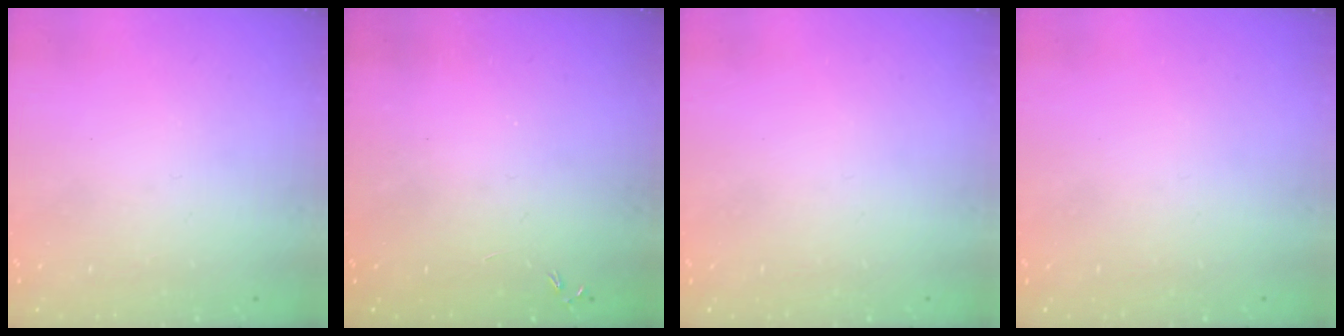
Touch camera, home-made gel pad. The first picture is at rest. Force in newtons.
{"total": 0.0}
{"total": 0.0}
{"total": 0.0}